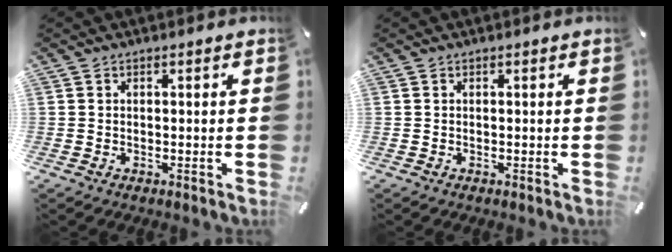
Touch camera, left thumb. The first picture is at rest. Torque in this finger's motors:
{"motor_torque": [-0.13, -0.04, 0.08, 0.07, 0.02]}